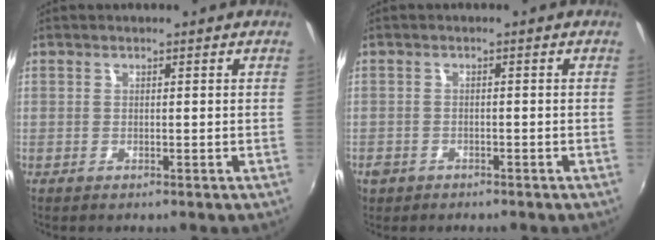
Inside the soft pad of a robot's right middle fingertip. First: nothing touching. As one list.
[{"total": 3.1, "force": [-1.8, 2.3, 0.9], "torque": [-0.030, -0.003, -0.029]}]